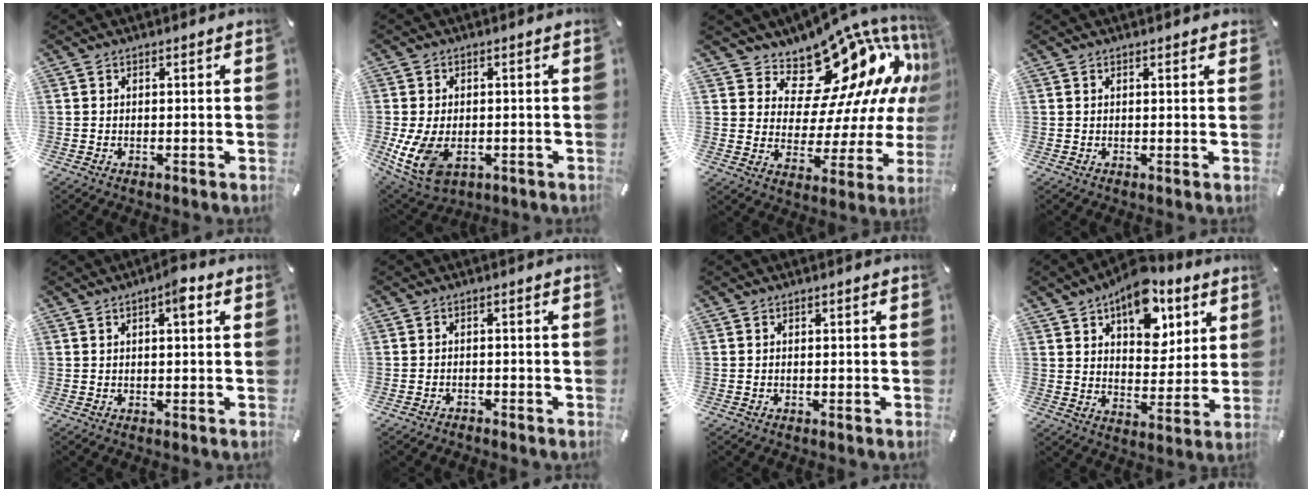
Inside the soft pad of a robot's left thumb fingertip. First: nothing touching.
{"total": 9.6, "force": [-2.6, 6.4, 6.6], "torque": [-0.147, -0.003, -0.045]}
{"total": 17.5, "force": [12.9, 8.4, 8.3], "torque": [-0.107, -0.120, 0.219]}
{"total": 0.6, "force": [0.4, 0.2, 0.4], "torque": [0.001, -0.003, 0.006]}
{"total": 3.8, "force": [1.2, 1.2, 3.4], "torque": [-0.045, -0.003, 0.013]}
{"total": 1.5, "force": [-1.4, 0.5, 0.0], "torque": [-0.001, 0.008, -0.031]}
{"total": 0.0}
{"total": 13.3, "force": [8.2, 8.2, 6.5], "torque": [-0.084, -0.045, 0.145]}